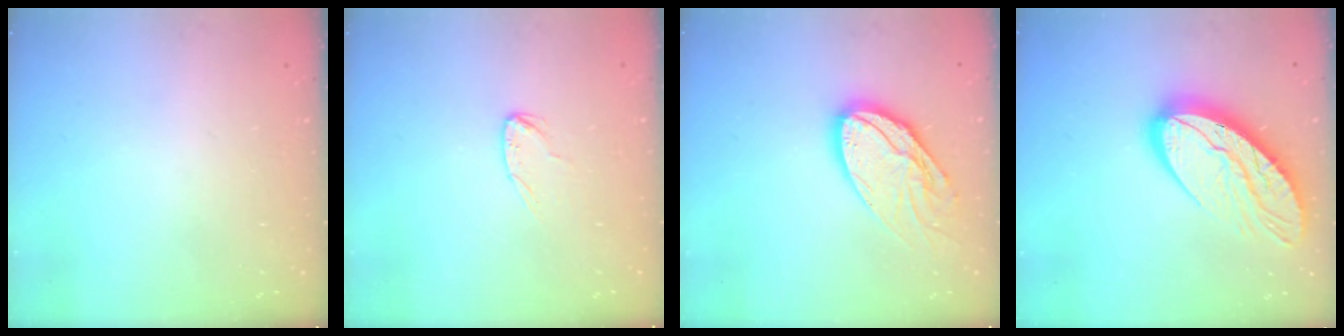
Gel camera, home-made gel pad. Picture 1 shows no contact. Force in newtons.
{"total": 5.1, "press": 5.1, "slide": 0.4}
{"total": 16.4, "press": 16.3, "slide": 1.4}
{"total": 16.7, "press": 16.6, "slide": 1.7}